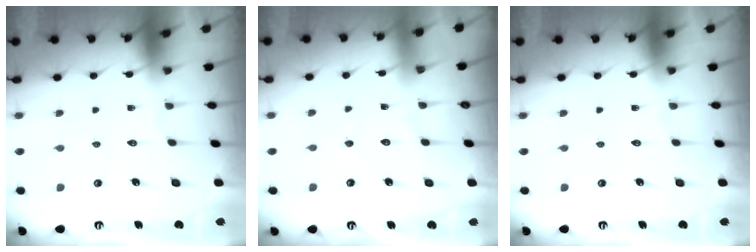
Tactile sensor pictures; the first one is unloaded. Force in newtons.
{"total": 2.9, "press": 2.9, "slide": 0.3}
{"total": 0.0}